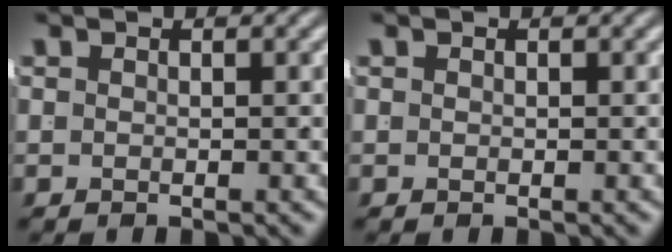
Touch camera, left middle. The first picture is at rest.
{"total": 0.0}